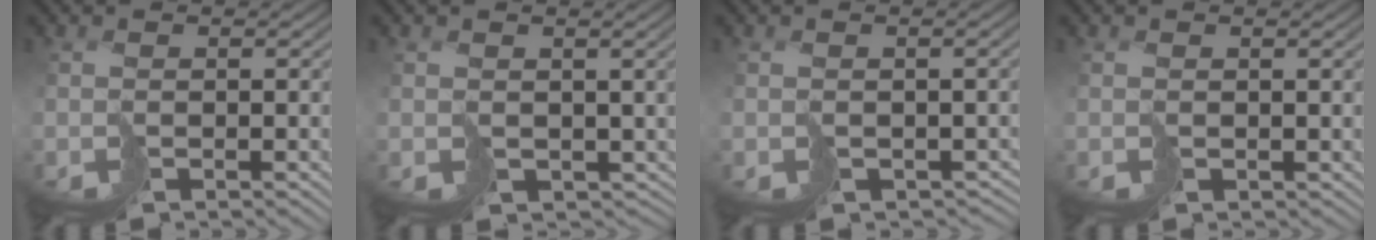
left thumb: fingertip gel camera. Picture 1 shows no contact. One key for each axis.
{"total": 4.1, "fx": 0.6, "fy": 3.3, "fz": 2.2, "tx": -0.060, "ty": -0.023, "tz": 0.017}
{"total": 3.5, "fx": -1.1, "fy": 2.7, "fz": 1.9, "tx": -0.031, "ty": -0.023, "tz": -0.006}
{"total": 0.6, "fx": 0.5, "fy": 0.3, "fz": -0.1, "tx": -0.001, "ty": -0.001, "tz": 0.012}